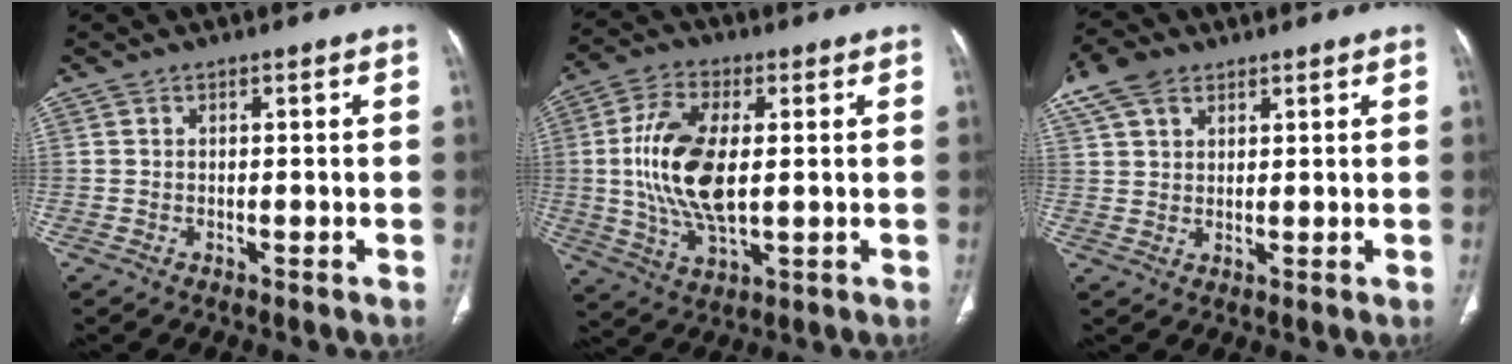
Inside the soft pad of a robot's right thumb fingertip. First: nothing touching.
{"total": 14.6, "force": [0.9, 7.0, 12.7], "torque": [-0.259, -0.005, 0.020]}
{"total": 7.9, "force": [4.7, 4.8, 4.1], "torque": [-0.080, 0.010, 0.096]}